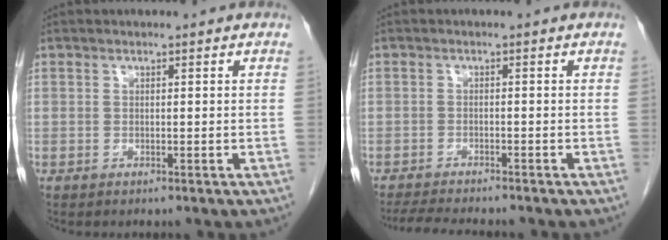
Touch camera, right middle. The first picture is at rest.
{"total": 6.7, "force": [-6.1, 0.6, 2.7], "torque": [-0.041, -0.015, -0.097]}